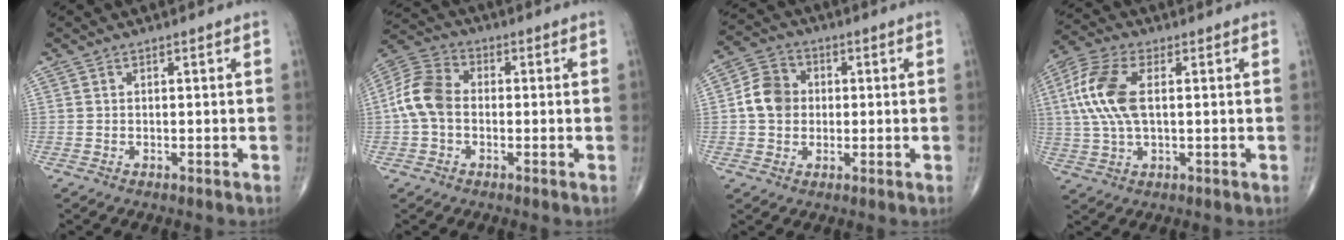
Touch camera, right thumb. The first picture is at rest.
{"total": 9.1, "force": [-0.7, 6.5, 6.3], "torque": [-0.127, 0.028, -0.027]}
{"total": 7.8, "force": [0.2, 6.6, 4.2], "torque": [-0.062, 0.016, -0.006]}
{"total": 11.6, "force": [1.8, 5.8, 9.9], "torque": [-0.236, 0.010, 0.034]}